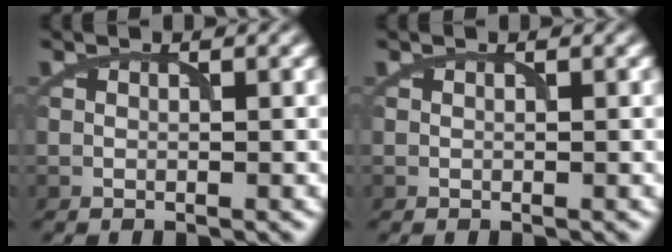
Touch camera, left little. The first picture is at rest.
{"total": 0.0}